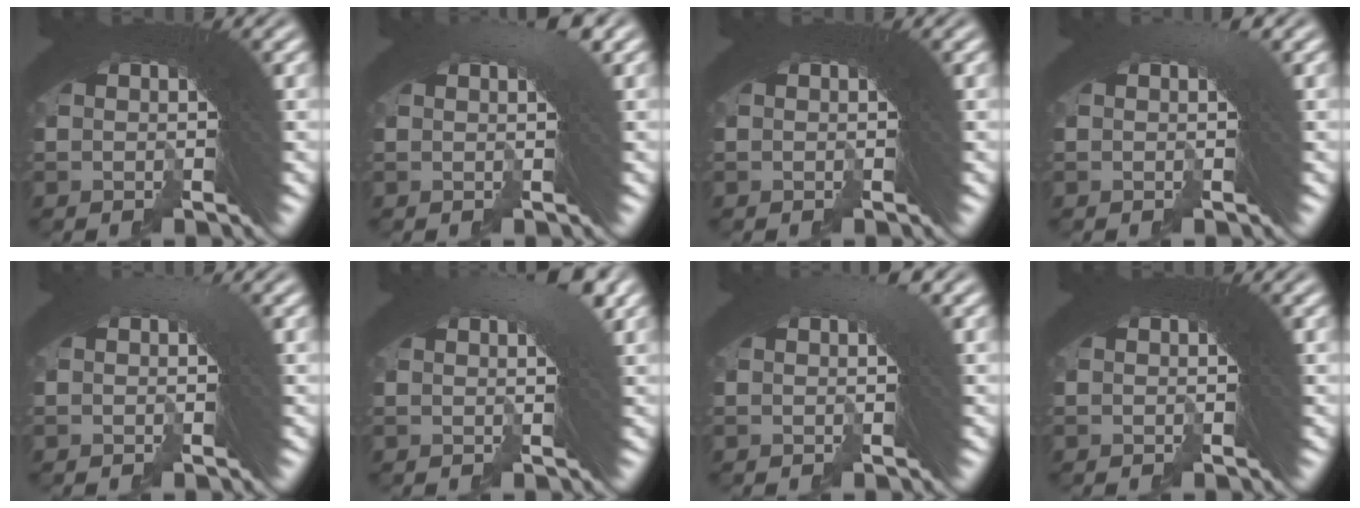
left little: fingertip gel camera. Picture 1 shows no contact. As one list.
[{"total": 2.7, "force": [1.5, 0.6, 2.2], "torque": [-0.016, 0.022, 0.013]}, {"total": 0.7, "force": [0.4, -0.6, 0.0], "torque": [0.006, 0.005, 0.008]}, {"total": 1.1, "force": [0.7, 0.3, 0.8], "torque": [-0.002, 0.015, 0.003]}, {"total": 0.5, "force": [0.3, 0.3, 0.3], "torque": [0.004, 0.013, -0.004]}, {"total": 3.7, "force": [1.7, 1.1, 3.1], "torque": [-0.025, 0.022, 0.015]}, {"total": 1.6, "force": [1.0, 0.2, 1.2], "torque": [-0.004, 0.018, 0.007]}, {"total": 1.0, "force": [0.6, -0.8, 0.0], "torque": [0.009, 0.008, 0.012]}]